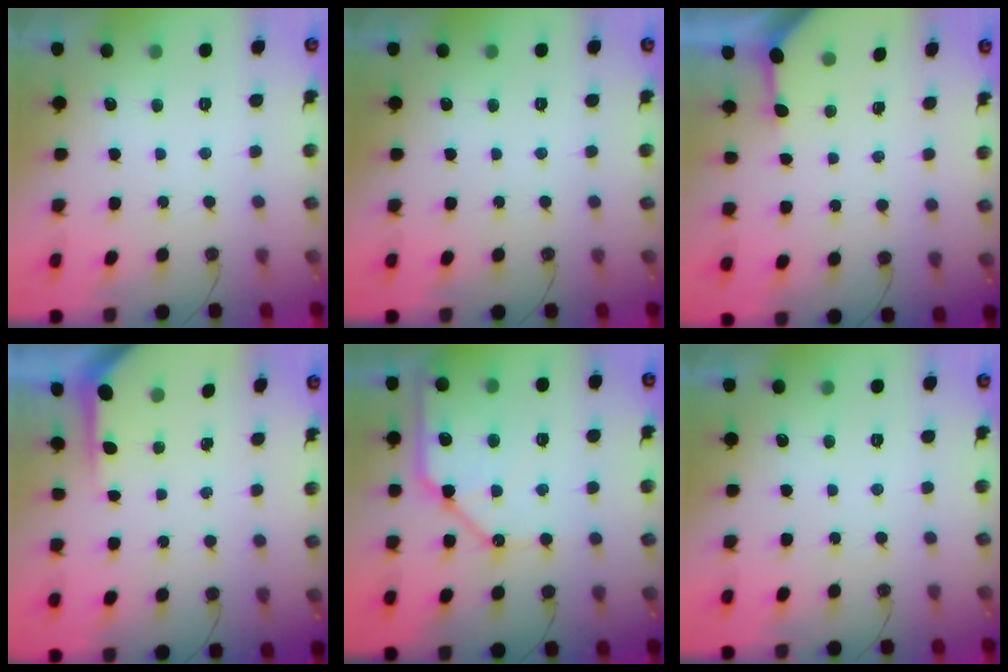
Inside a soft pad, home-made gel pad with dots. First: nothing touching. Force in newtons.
{"total": 0.0}
{"total": 3.3, "press": 3.3, "slide": 0.3}
{"total": 4.0, "press": 4.0, "slide": 0.4}
{"total": 13.7, "press": 13.6, "slide": 1.7}
{"total": 0.0}